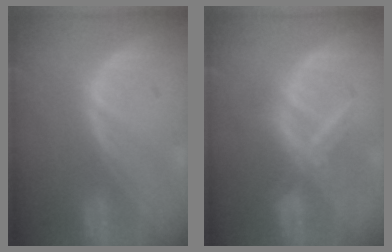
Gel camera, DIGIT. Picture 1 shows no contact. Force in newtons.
{"total": 6.0, "press": 5.9, "slide": 1.1}